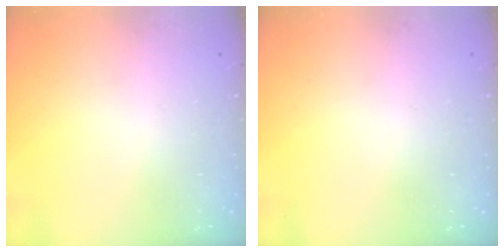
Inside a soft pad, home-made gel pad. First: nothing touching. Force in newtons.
{"total": 0.0}